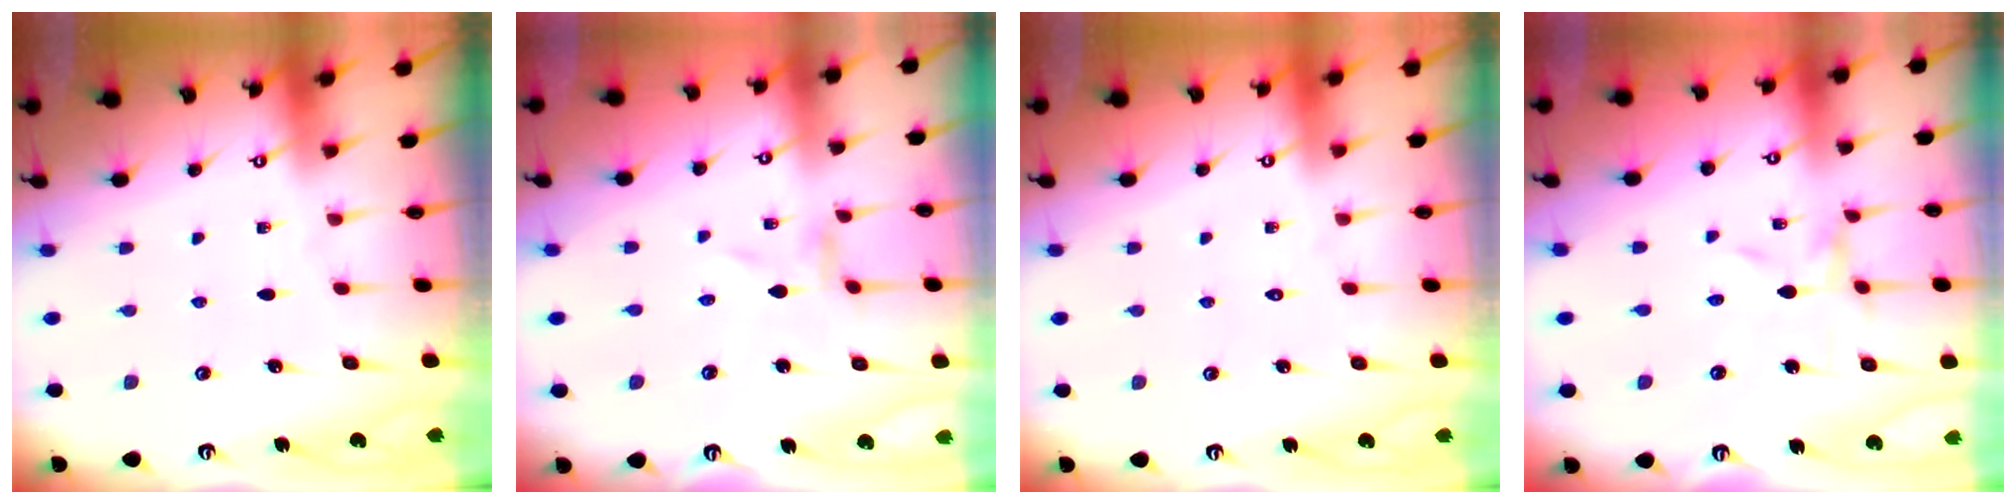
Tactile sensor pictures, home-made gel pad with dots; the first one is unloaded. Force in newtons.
{"total": 0.0}
{"total": 1.5, "press": 1.5, "slide": 0.1}
{"total": 0.0}